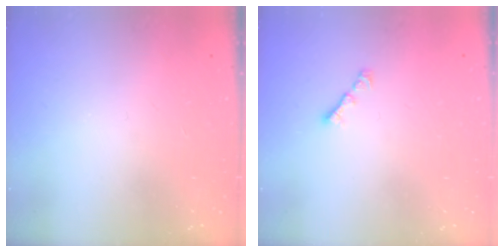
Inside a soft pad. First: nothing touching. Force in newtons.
{"total": 1.9, "press": 1.8, "slide": 0.6}